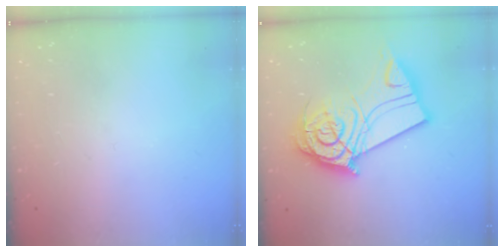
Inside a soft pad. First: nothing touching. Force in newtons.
{"total": 17.5, "press": 17.4, "slide": 2.2}